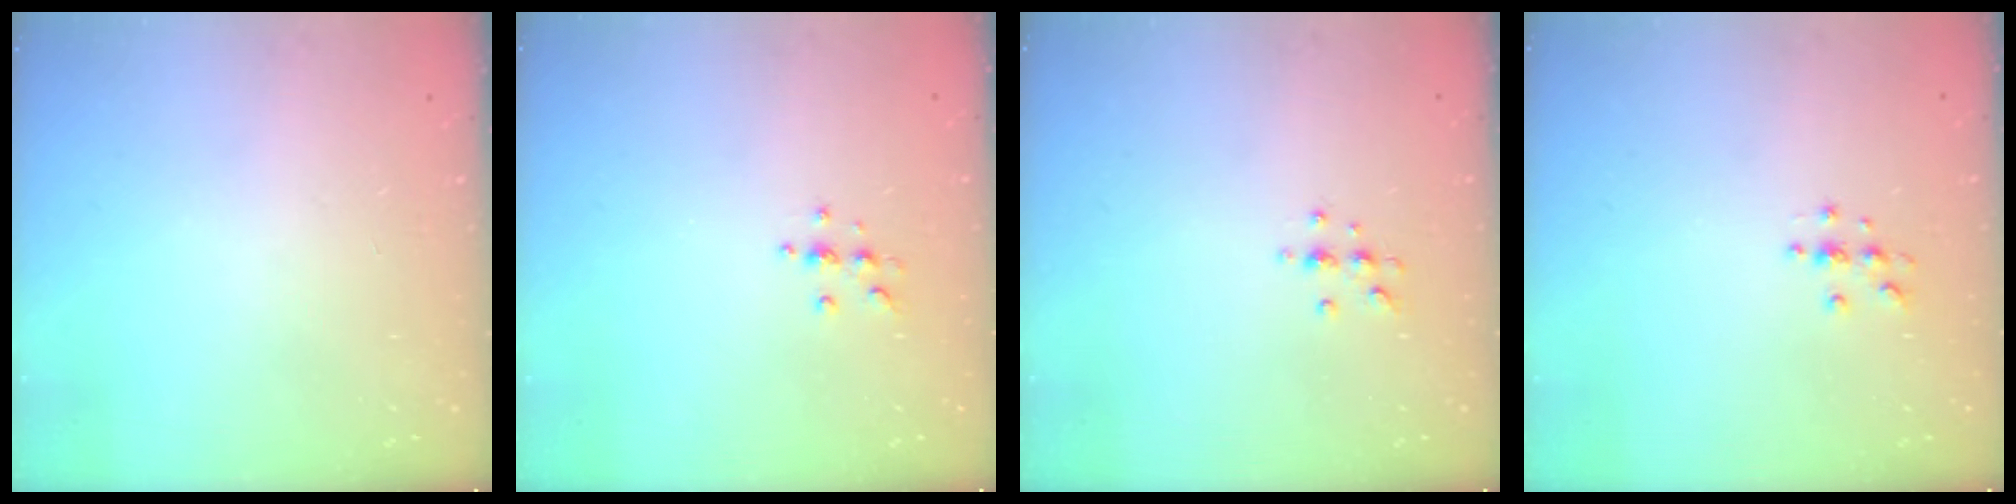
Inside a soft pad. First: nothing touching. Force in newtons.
{"total": 6.1, "press": 6.1, "slide": 0.6}
{"total": 5.1, "press": 4.8, "slide": 1.8}
{"total": 3.7, "press": 3.7, "slide": 0.4}